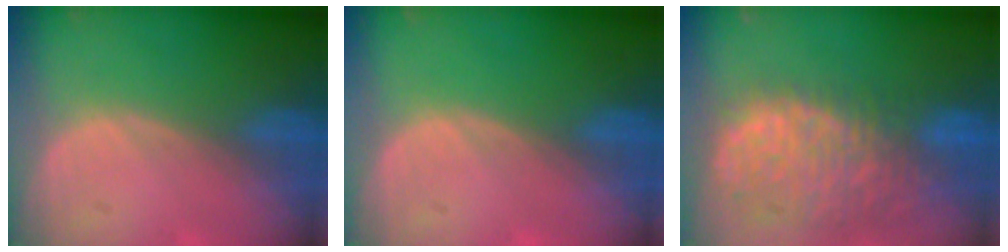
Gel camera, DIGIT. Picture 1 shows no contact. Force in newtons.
{"total": 0.0}
{"total": 13.5, "press": 11.1, "slide": 7.8}